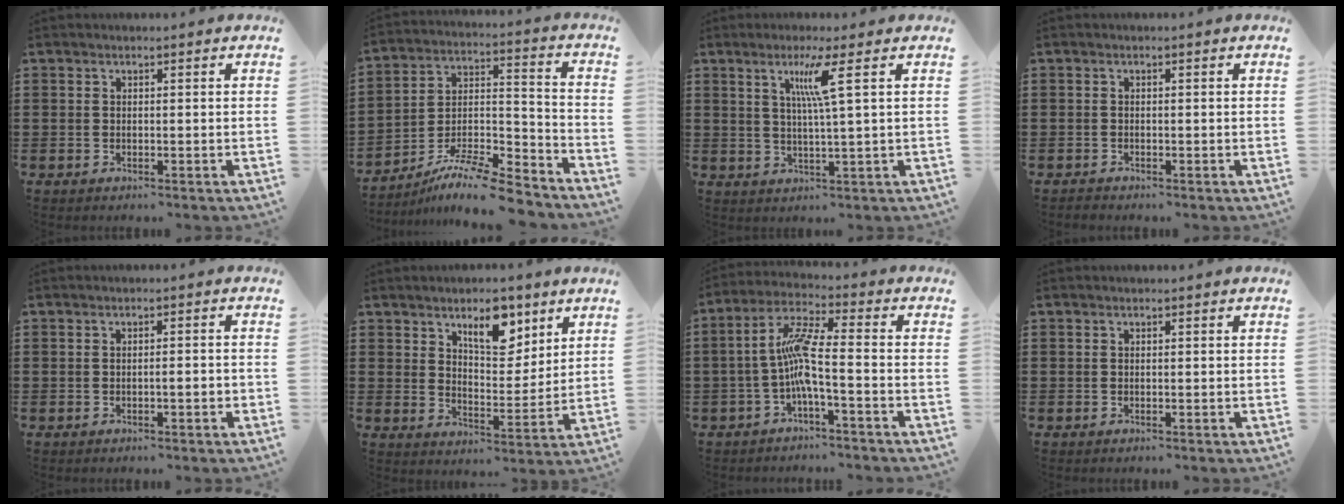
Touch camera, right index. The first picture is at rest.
{"total": 9.9, "force": [-8.7, 1.5, 4.4], "torque": [-0.074, 0.020, -0.172]}
{"total": 5.8, "force": [2.1, -0.7, 5.3], "torque": [-0.110, -0.005, 0.030]}
{"total": 0.6, "force": [-0.6, 0.2, 0.0], "torque": [-0.002, 0.001, -0.013]}
{"total": 1.7, "force": [-0.6, 0.2, 1.6], "torque": [-0.026, -0.001, -0.011]}
{"total": 8.1, "force": [5.2, 3.9, 4.7], "torque": [-0.070, -0.011, 0.088]}
{"total": 7.5, "force": [-1.7, 1.0, 7.2], "torque": [-0.157, -0.005, -0.039]}
{"total": 0.0}